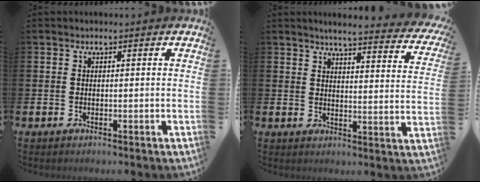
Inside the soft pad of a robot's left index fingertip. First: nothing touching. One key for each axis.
{"total": 4.3, "fx": 4.0, "fy": 0.0, "fz": 1.6, "tx": -0.032, "ty": -0.037, "tz": 0.062}